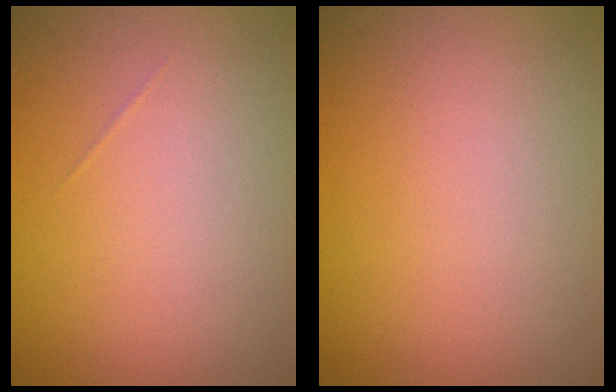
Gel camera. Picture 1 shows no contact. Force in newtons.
{"total": 0.0}